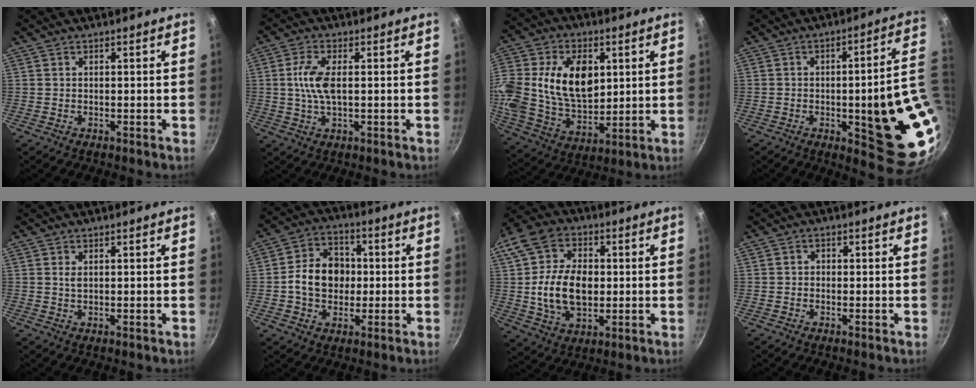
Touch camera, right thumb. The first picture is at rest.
{"total": 6.6, "force": [0.6, 2.8, 6.0], "torque": [-0.129, 0.005, 0.009]}
{"total": 23.1, "force": [4.8, 15.7, 16.3], "torque": [-0.325, 0.004, 0.089]}
{"total": 20.4, "force": [-2.2, 5.6, 19.4], "torque": [-0.204, 0.001, -0.022]}
{"total": 1.1, "force": [0.4, 0.4, 1.0], "torque": [-0.018, -0.002, 0.007]}
{"total": 11.2, "force": [-0.3, 8.8, 6.9], "torque": [-0.084, 0.018, -0.016]}
{"total": 18.2, "force": [0.6, 12.8, 12.9], "torque": [-0.235, 0.016, 0.009]}
{"total": 1.1, "force": [-0.2, 1.0, 0.5], "torque": [-0.006, 0.004, -0.005]}